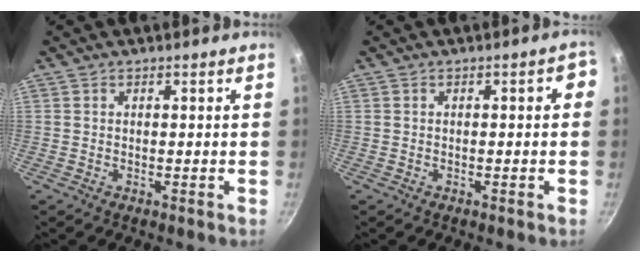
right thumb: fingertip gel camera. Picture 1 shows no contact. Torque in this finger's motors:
{"motor_torque": [0.40, 0.08, 0.46, -0.01, 0.00]}